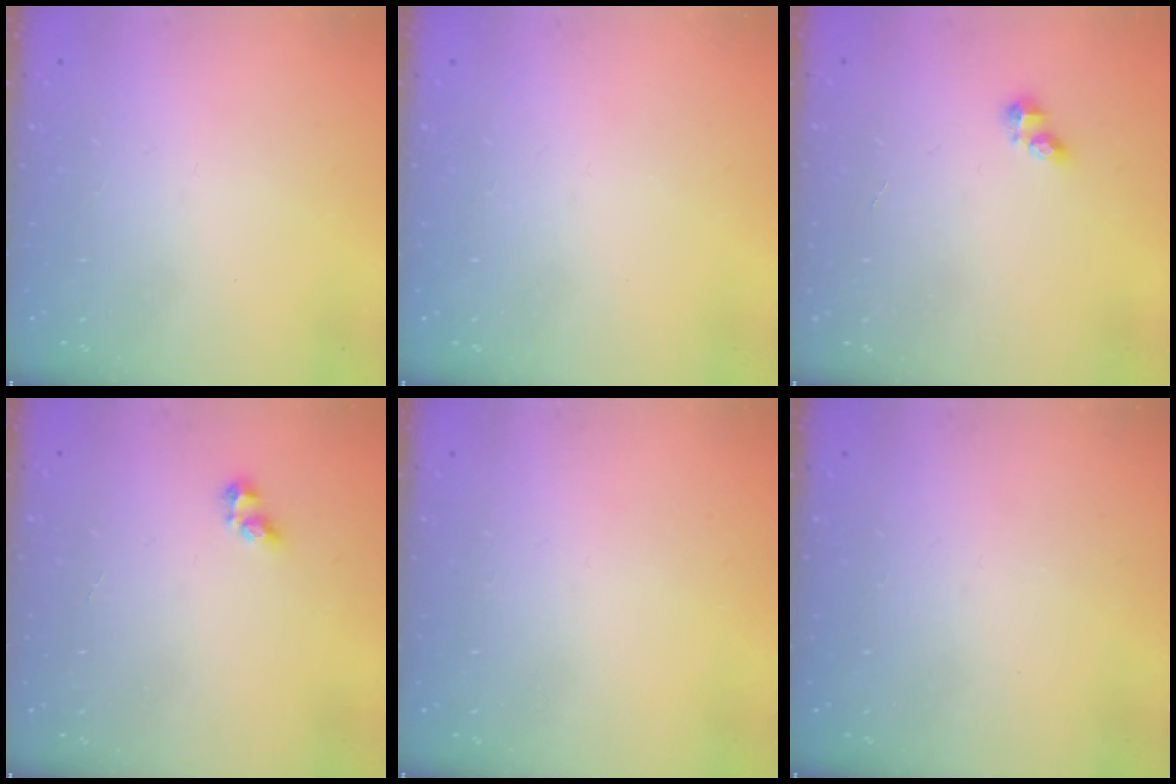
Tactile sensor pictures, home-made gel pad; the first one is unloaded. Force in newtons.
{"total": 0.0}
{"total": 2.4, "press": 2.4, "slide": 0.3}
{"total": 4.0, "press": 3.9, "slide": 0.5}
{"total": 0.0}
{"total": 0.0}